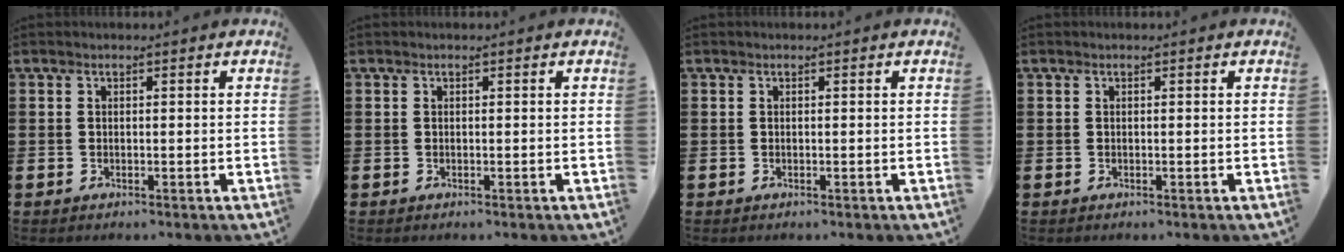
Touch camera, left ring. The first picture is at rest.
{"total": 0.0}
{"total": 0.0}
{"total": 0.0}